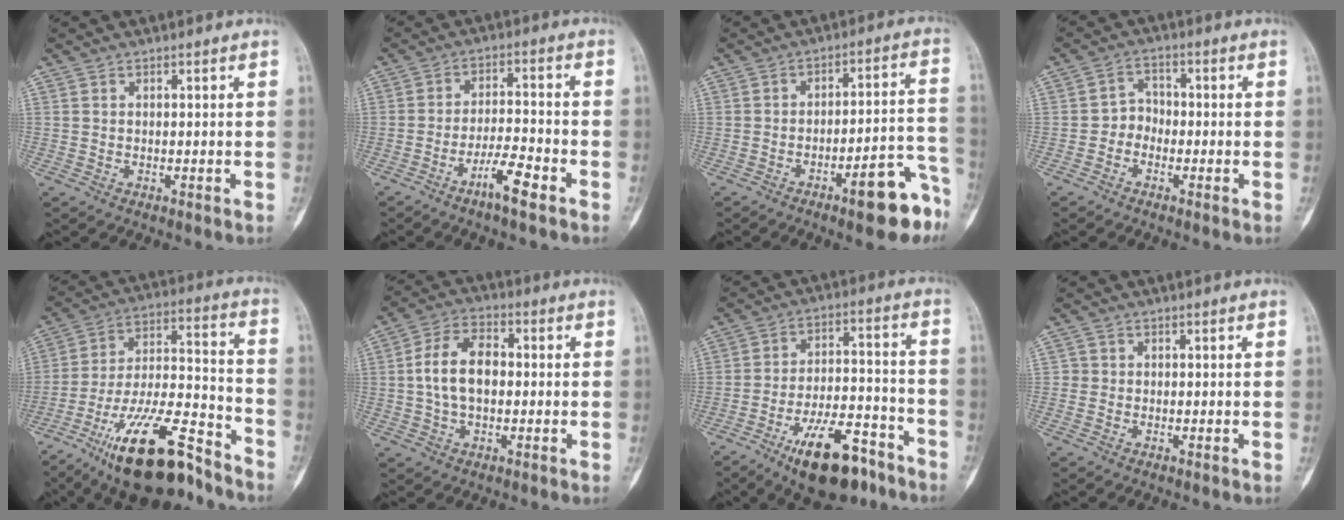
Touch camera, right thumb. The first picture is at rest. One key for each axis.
{"total": 6.7, "fx": -4.2, "fy": 1.0, "fz": 5.1, "tx": -0.096, "ty": 0.028, "tz": -0.076}
{"total": 12.4, "fx": -7.3, "fy": 3.3, "fz": 9.5, "tx": -0.101, "ty": 0.065, "tz": -0.100}
{"total": 3.4, "fx": -1.5, "fy": 2.8, "fz": 1.3, "tx": 0.002, "ty": 0.019, "tz": -0.039}
{"total": 22.4, "fx": -15.1, "fy": 7.1, "fz": 14.9, "tx": -0.255, "ty": 0.083, "tz": -0.258}
{"total": 9.6, "fx": 0.2, "fy": 5.9, "fz": 7.6, "tx": -0.136, "ty": 0.022, "tz": -0.003}
{"total": 16.1, "fx": -10.1, "fy": 6.4, "fz": 10.8, "tx": -0.155, "ty": 0.073, "tz": -0.157}
{"total": 0.8, "fx": -0.3, "fy": 0.7, "fz": 0.1, "tx": 0.001, "ty": 0.002, "tz": -0.010}